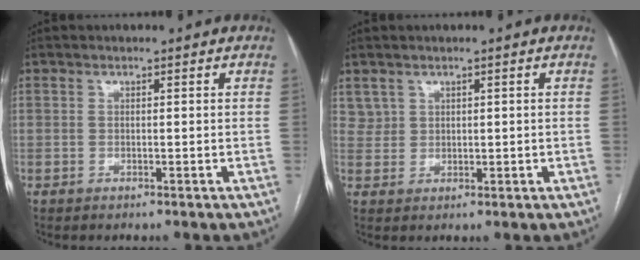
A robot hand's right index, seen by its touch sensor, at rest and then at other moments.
{"total": 2.3, "force": [1.5, 1.8, 0.2], "torque": [0.000, 0.008, 0.032]}